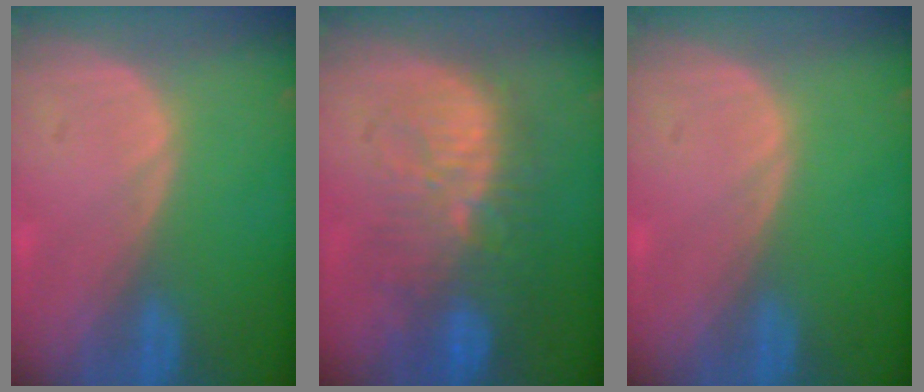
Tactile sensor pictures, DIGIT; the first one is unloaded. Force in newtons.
{"total": 10.7, "press": 9.9, "slide": 4.2}
{"total": 0.0}